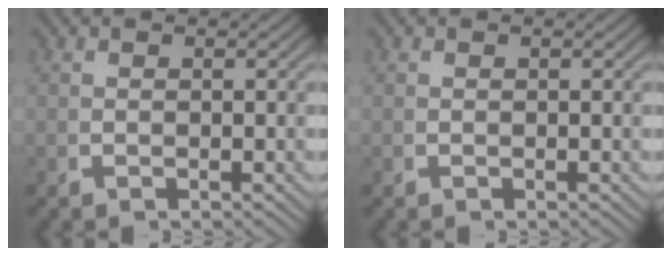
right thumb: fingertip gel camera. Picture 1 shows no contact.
{"total": 0.0}